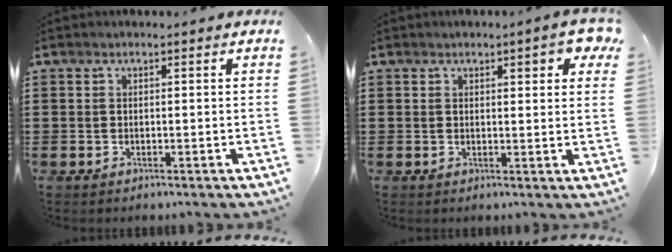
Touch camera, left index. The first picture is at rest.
{"total": 3.6, "force": [2.2, 0.8, 2.8], "torque": [-0.043, -0.003, 0.034]}